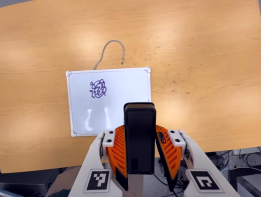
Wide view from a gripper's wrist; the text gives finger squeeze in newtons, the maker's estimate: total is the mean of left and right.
{"total": 5.3, "left": 4.1, "right": 6.4}